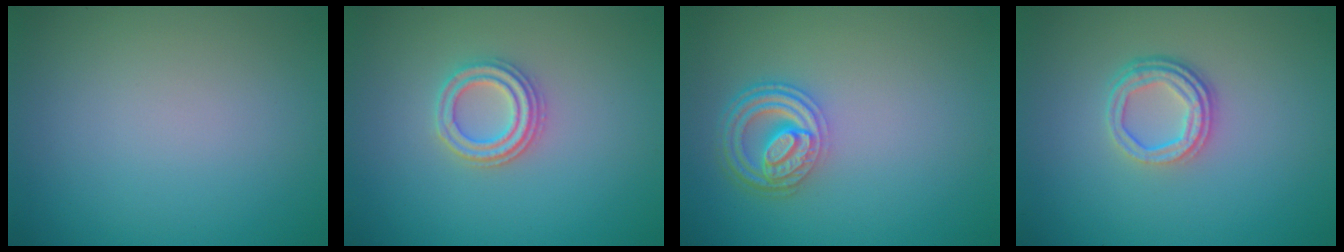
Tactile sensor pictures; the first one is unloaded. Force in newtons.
{"total": 2.7, "press": 2.6, "slide": 1.0}
{"total": 4.5, "press": 3.5, "slide": 2.7}
{"total": 3.5, "press": 2.6, "slide": 2.3}